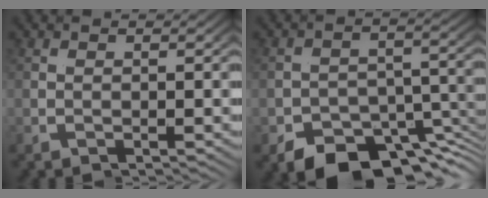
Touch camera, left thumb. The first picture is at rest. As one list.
[{"total": 7.6, "force": [-5.5, 3.9, 3.5], "torque": [-0.059, -0.025, -0.080]}]